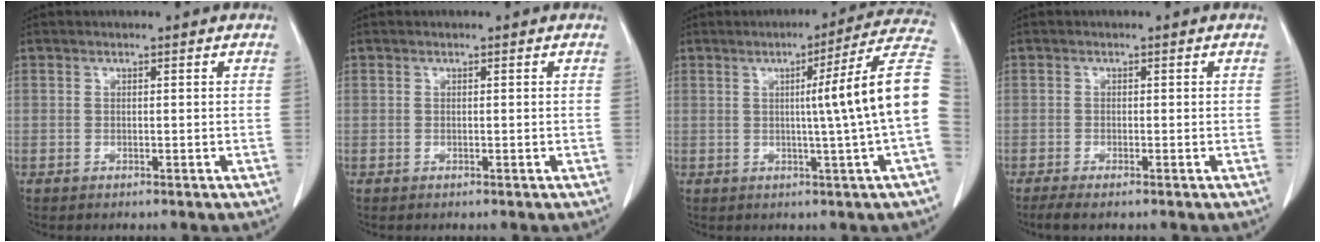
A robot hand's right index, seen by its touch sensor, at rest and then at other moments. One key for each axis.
{"total": 0.0}
{"total": 13.0, "fx": 0.2, "fy": -2.6, "fz": 12.7, "tx": -0.159, "ty": 0.012, "tz": -0.003}
{"total": 2.2, "fx": -1.7, "fy": 0.3, "fz": 1.4, "tx": -0.027, "ty": -0.006, "tz": -0.031}